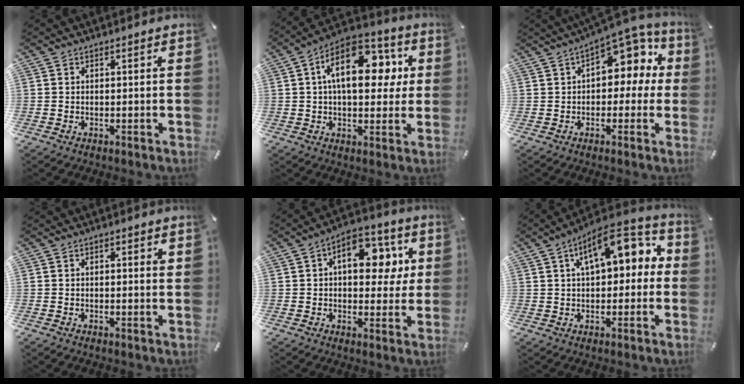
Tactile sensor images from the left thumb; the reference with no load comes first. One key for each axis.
{"total": 16.6, "fx": 4.3, "fy": 9.7, "fz": 12.7, "tx": -0.198, "ty": -0.005, "tz": 0.073}
{"total": 11.0, "fx": 5.4, "fy": 6.1, "fz": 7.3, "tx": -0.094, "ty": -0.041, "tz": 0.090}
{"total": 1.2, "fx": 0.4, "fy": 0.4, "fz": 1.1, "tx": -0.014, "ty": -0.002, "tz": 0.005}
{"total": 13.0, "fx": 3.4, "fy": 8.0, "fz": 9.7, "tx": -0.131, "ty": -0.003, "tz": 0.055}
{"total": 13.3, "fx": 4.7, "fy": 6.9, "fz": 10.4, "tx": -0.155, "ty": -0.007, "tz": 0.078}